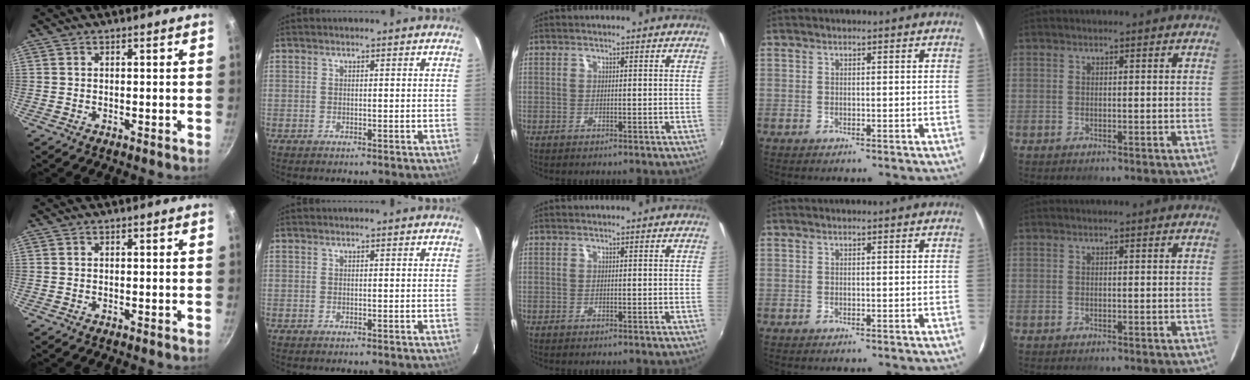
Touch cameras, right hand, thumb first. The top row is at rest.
{}